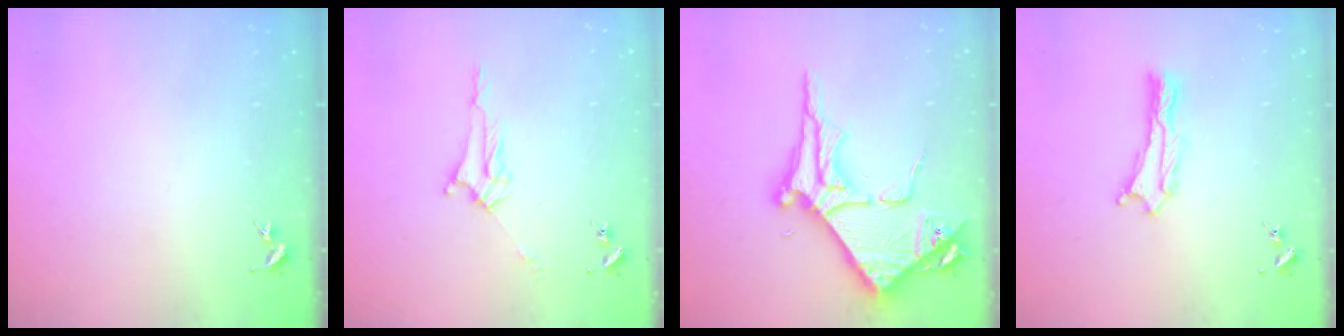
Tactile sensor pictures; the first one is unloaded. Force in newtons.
{"total": 3.0, "press": 3.0, "slide": 0.3}
{"total": 8.8, "press": 8.7, "slide": 0.9}
{"total": 0.7, "press": 0.6, "slide": 0.2}